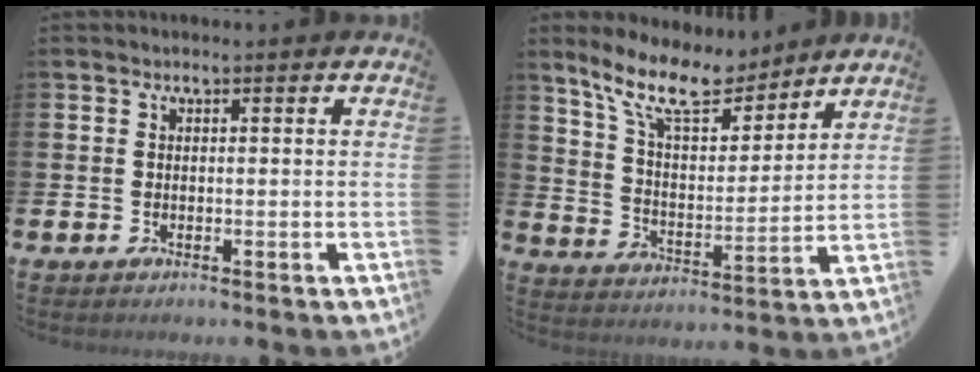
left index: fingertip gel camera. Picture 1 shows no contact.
{"total": 11.4, "force": [9.9, 3.4, 4.6], "torque": [-0.118, -0.054, 0.178]}